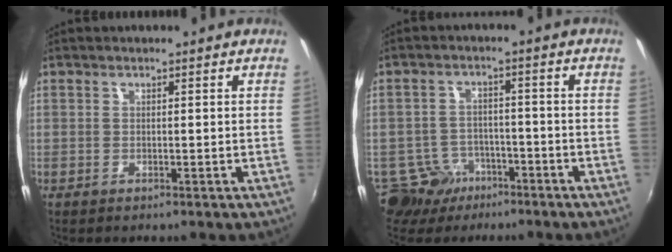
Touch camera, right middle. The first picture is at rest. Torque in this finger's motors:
{"motor_torque": [-0.22, -0.26, -0.05, -0.02]}